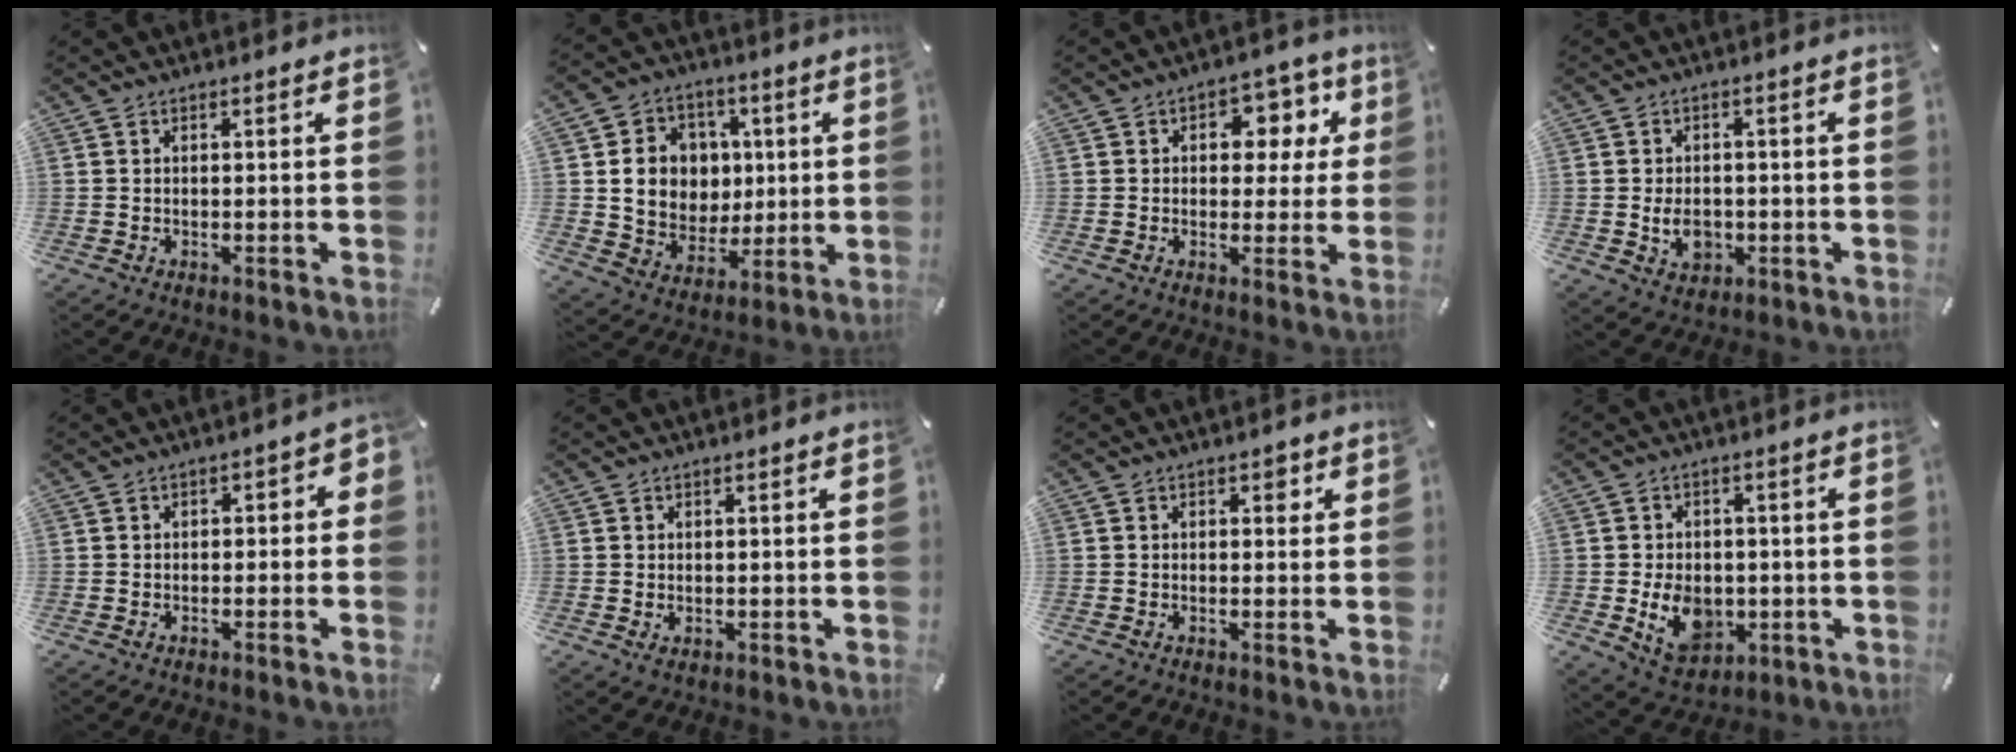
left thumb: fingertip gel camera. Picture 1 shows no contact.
{"total": 12.5, "force": [2.2, 11.4, 4.6], "torque": [-0.067, -0.002, 0.054]}
{"total": 8.8, "force": [2.5, 6.6, 5.2], "torque": [-0.051, -0.014, 0.036]}
{"total": 6.0, "force": [-1.2, 4.6, 3.6], "torque": [-0.077, -0.001, -0.024]}
{"total": 2.6, "force": [-1.6, 1.5, 1.3], "torque": [-0.022, 0.014, -0.033]}
{"total": 0.7, "force": [-0.1, 0.6, 0.3], "torque": [-0.007, 0.002, -0.001]}
{"total": 1.8, "force": [0.3, 1.4, 1.1], "torque": [-0.006, 0.002, -0.002]}
{"total": 10.9, "force": [-2.4, 8.4, 6.6], "torque": [-0.115, 0.004, -0.042]}